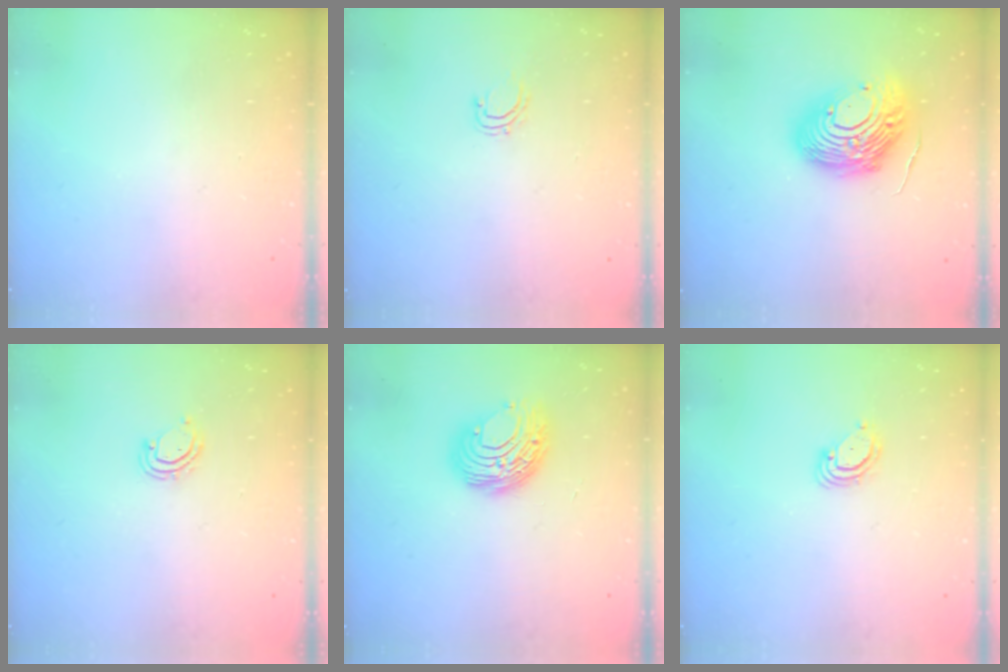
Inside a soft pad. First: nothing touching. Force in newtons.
{"total": 4.7, "press": 4.7, "slide": 0.3}
{"total": 16.8, "press": 16.7, "slide": 1.9}
{"total": 5.0, "press": 5.0, "slide": 0.3}
{"total": 9.5, "press": 9.5, "slide": 0.5}
{"total": 3.5, "press": 3.5, "slide": 0.3}